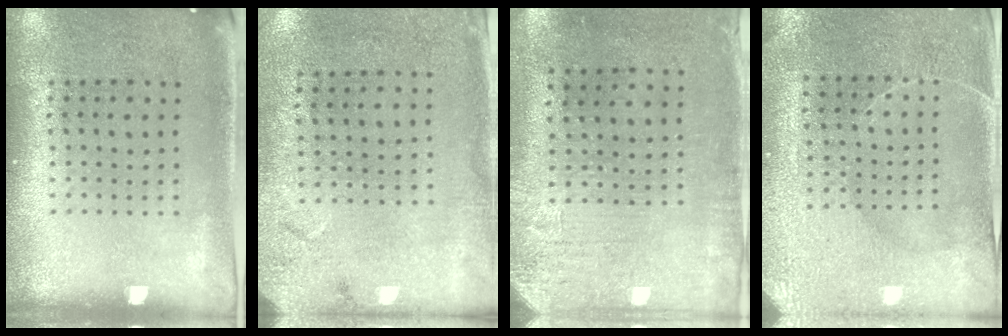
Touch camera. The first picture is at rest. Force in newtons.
{"total": 2.7, "press": 2.2, "slide": 1.6}
{"total": 3.2, "press": 2.5, "slide": 1.9}
{"total": 3.2, "press": 3.2, "slide": 0.1}